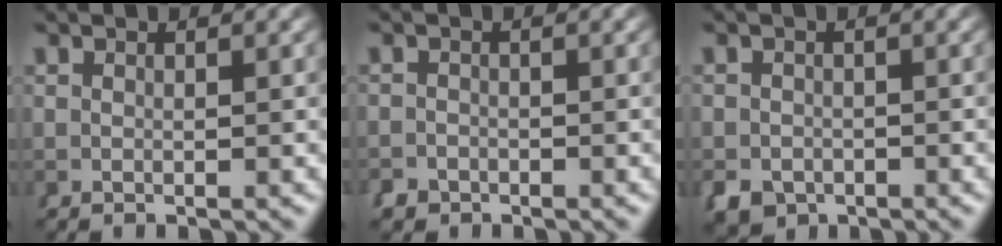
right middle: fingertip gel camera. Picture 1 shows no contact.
{"total": 2.0, "force": [-1.8, 0.9, -0.3], "torque": [0.014, -0.018, -0.025]}
{"total": 3.8, "force": [-2.8, 2.5, 0.9], "torque": [-0.007, -0.029, -0.036]}